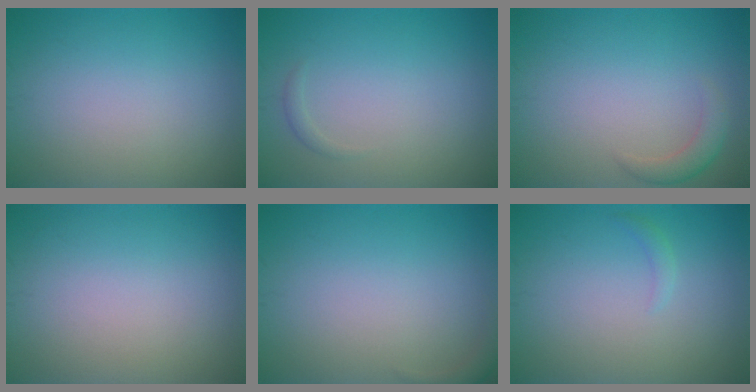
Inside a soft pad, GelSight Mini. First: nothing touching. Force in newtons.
{"total": 0.6, "press": 0.6, "slide": 0.0}
{"total": 1.8, "press": 1.8, "slide": 0.1}
{"total": 0.0}
{"total": 1.1, "press": 1.1, "slide": 0.1}
{"total": 0.8, "press": 0.8, "slide": 0.1}